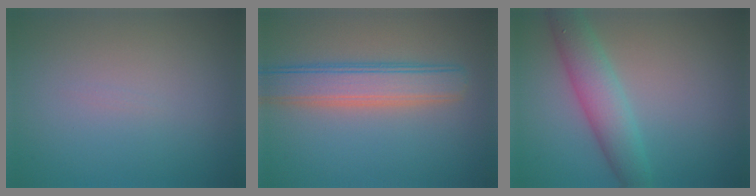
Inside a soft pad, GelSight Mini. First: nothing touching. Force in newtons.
{"total": 5.0, "press": 5.0, "slide": 0.2}
{"total": 4.3, "press": 4.3, "slide": 0.2}